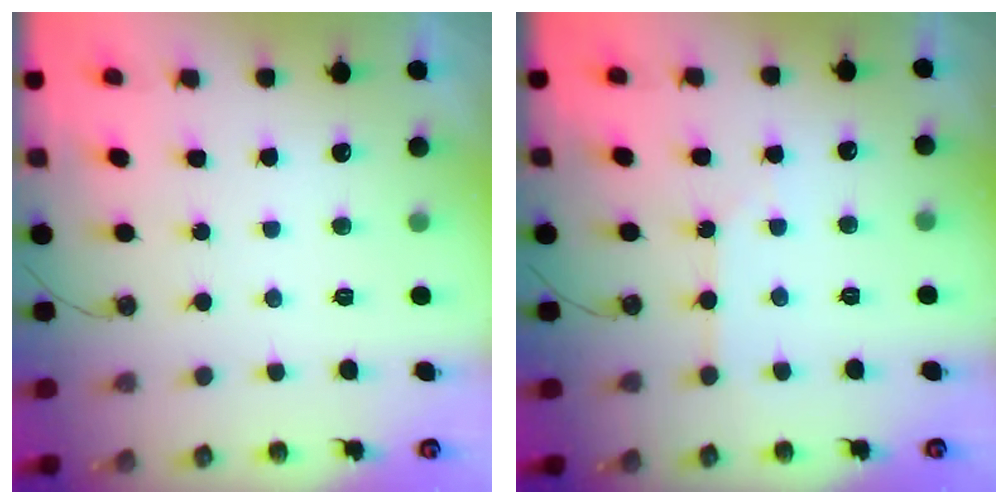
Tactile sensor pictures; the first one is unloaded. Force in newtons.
{"total": 3.4, "press": 3.4, "slide": 0.4}